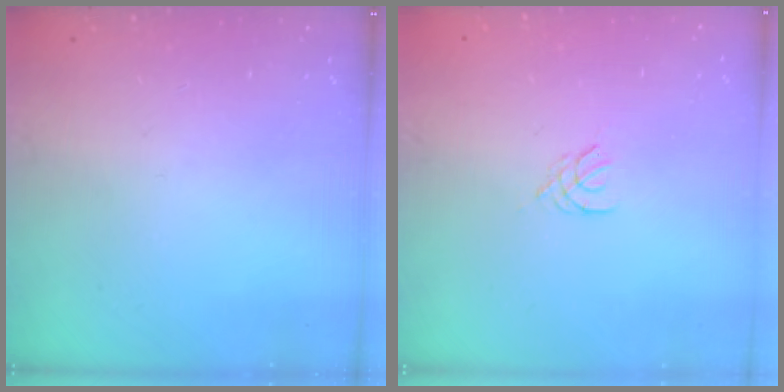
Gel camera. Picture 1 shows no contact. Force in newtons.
{"total": 2.1, "press": 2.0, "slide": 0.4}